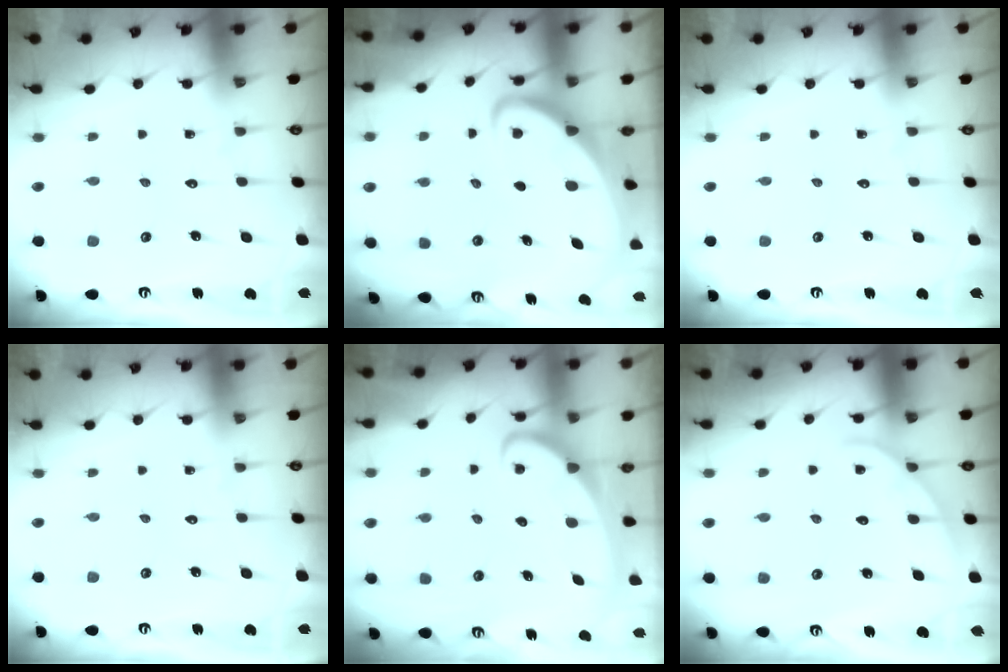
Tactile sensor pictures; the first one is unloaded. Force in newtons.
{"total": 3.4, "press": 3.4, "slide": 0.3}
{"total": 0.0}
{"total": 0.0}
{"total": 2.6, "press": 2.6, "slide": 0.3}
{"total": 3.1, "press": 3.1, "slide": 0.3}